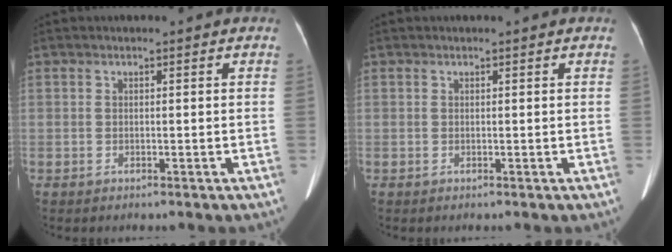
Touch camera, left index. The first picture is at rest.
{"total": 0.5, "force": [0.5, 0.0, 0.1], "torque": [-0.005, 0.006, 0.005]}